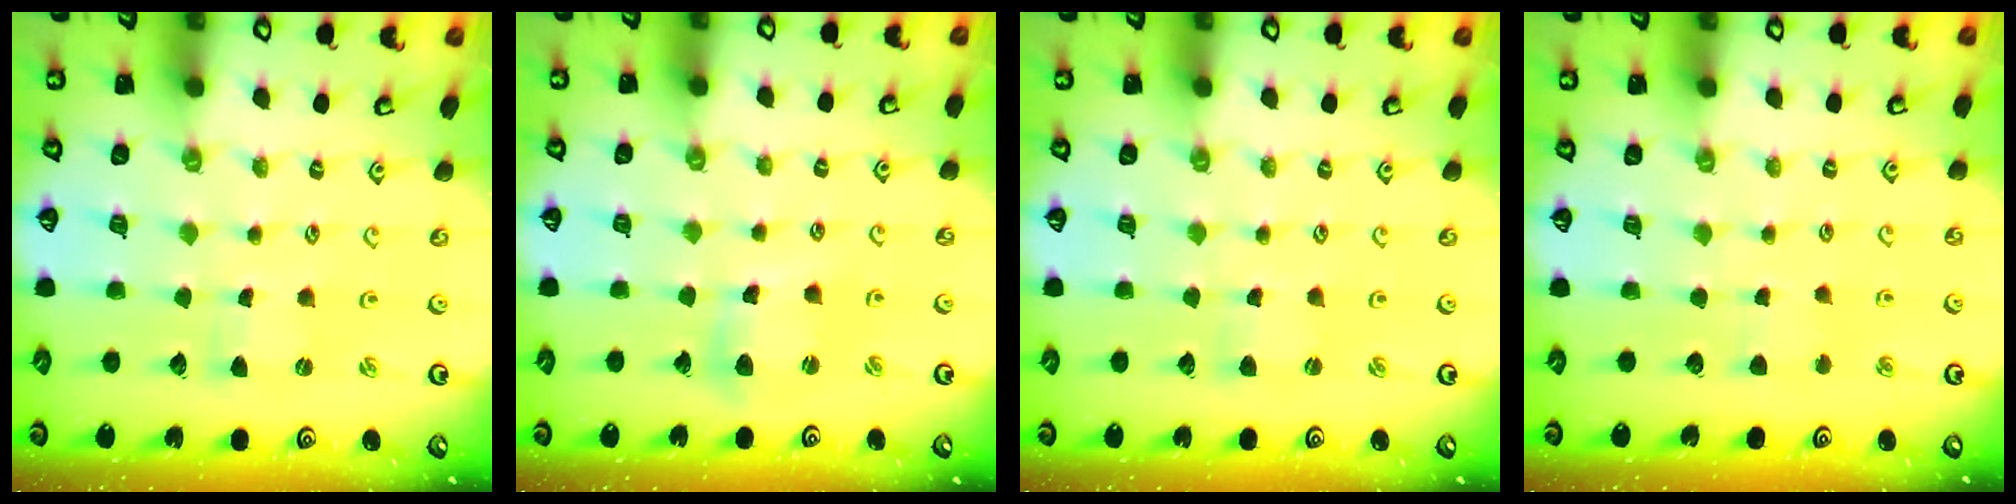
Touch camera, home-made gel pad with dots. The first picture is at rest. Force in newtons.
{"total": 6.8, "press": 6.7, "slide": 1.1}
{"total": 2.5, "press": 2.4, "slide": 0.5}
{"total": 2.8, "press": 2.7, "slide": 0.4}